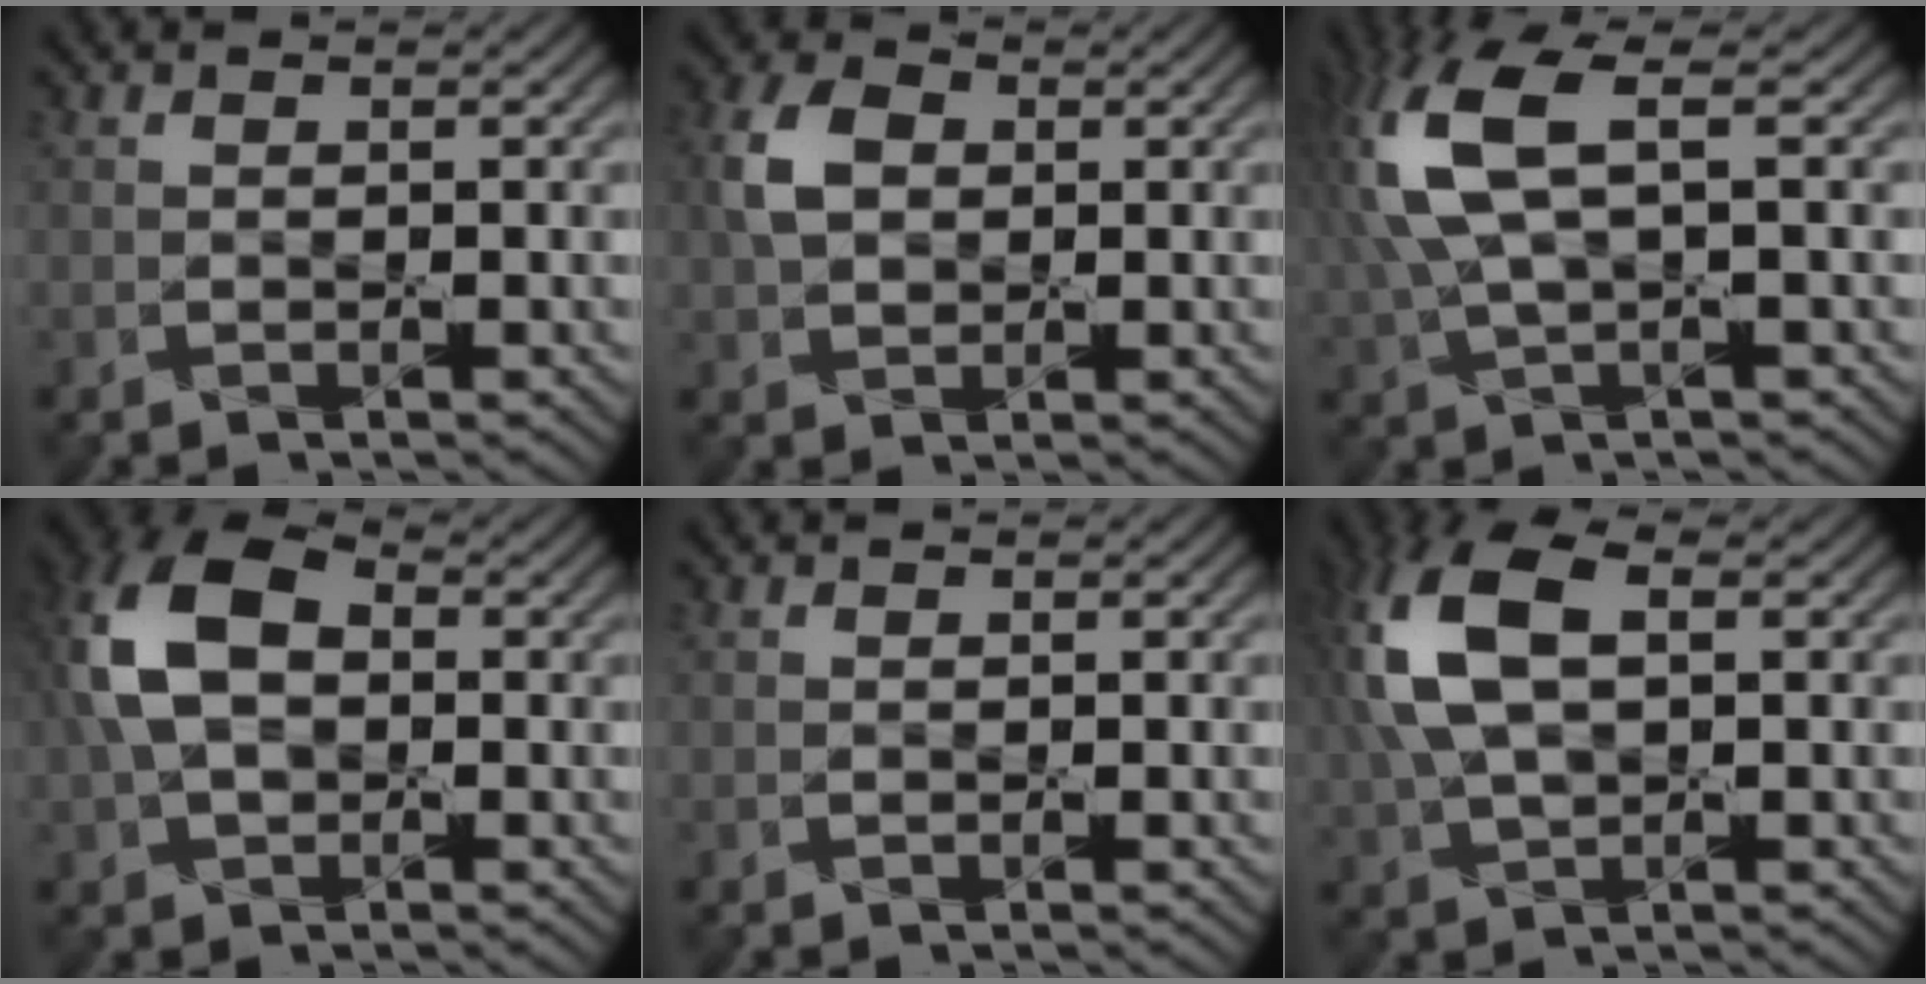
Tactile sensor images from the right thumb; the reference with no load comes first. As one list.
[{"total": 5.1, "force": [0.9, 3.7, 3.4], "torque": [-0.084, 0.007, 0.010]}, {"total": 10.6, "force": [2.9, 4.2, 9.2], "torque": [-0.241, 0.015, 0.058]}, {"total": 12.1, "force": [0.9, 8.1, 9.0], "torque": [-0.212, 0.016, 0.006]}, {"total": 0.0}, {"total": 11.6, "force": [2.6, 6.4, 9.3], "torque": [-0.245, 0.013, 0.050]}]